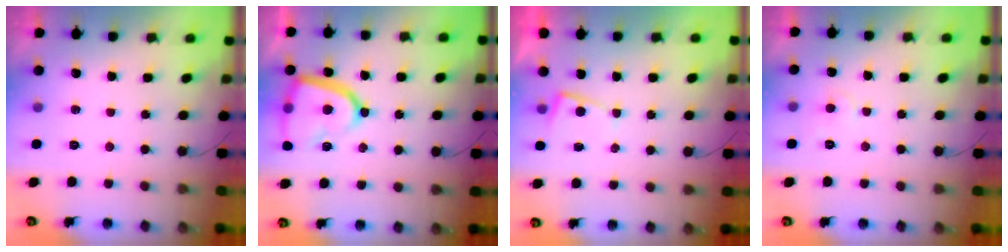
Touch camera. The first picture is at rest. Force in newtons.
{"total": 15.9, "press": 15.8, "slide": 1.4}
{"total": 2.6, "press": 2.6, "slide": 0.4}
{"total": 4.5, "press": 4.5, "slide": 0.4}